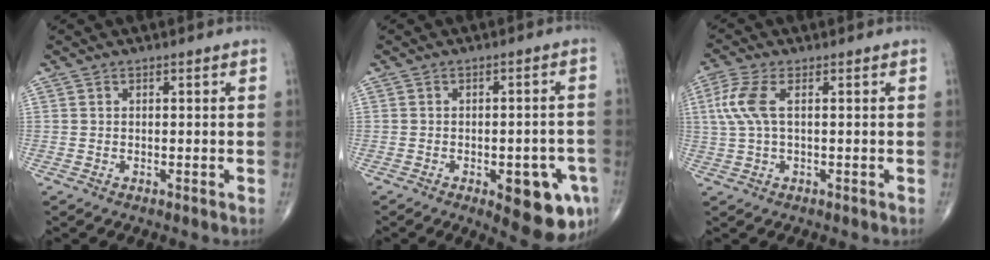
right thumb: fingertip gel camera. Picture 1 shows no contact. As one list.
[{"total": 11.7, "force": [-4.8, 4.4, 9.7], "torque": [-0.094, 0.014, -0.051]}, {"total": 6.3, "force": [1.3, 2.5, 5.6], "torque": [-0.161, 0.015, 0.026]}]